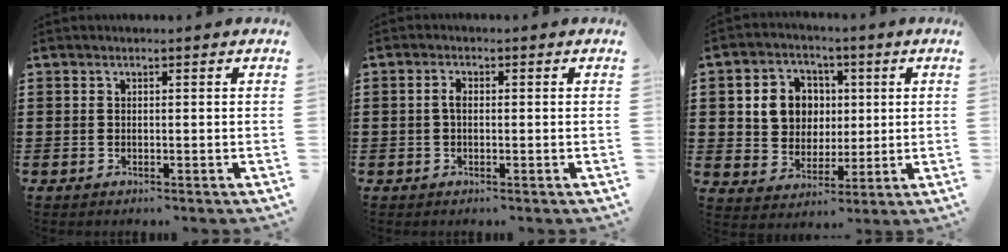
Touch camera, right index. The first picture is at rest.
{"total": 1.9, "force": [-0.1, 0.9, 1.6], "torque": [-0.040, 0.000, -0.004]}
{"total": 7.5, "force": [1.4, 6.8, 2.7], "torque": [-0.077, 0.019, 0.024]}